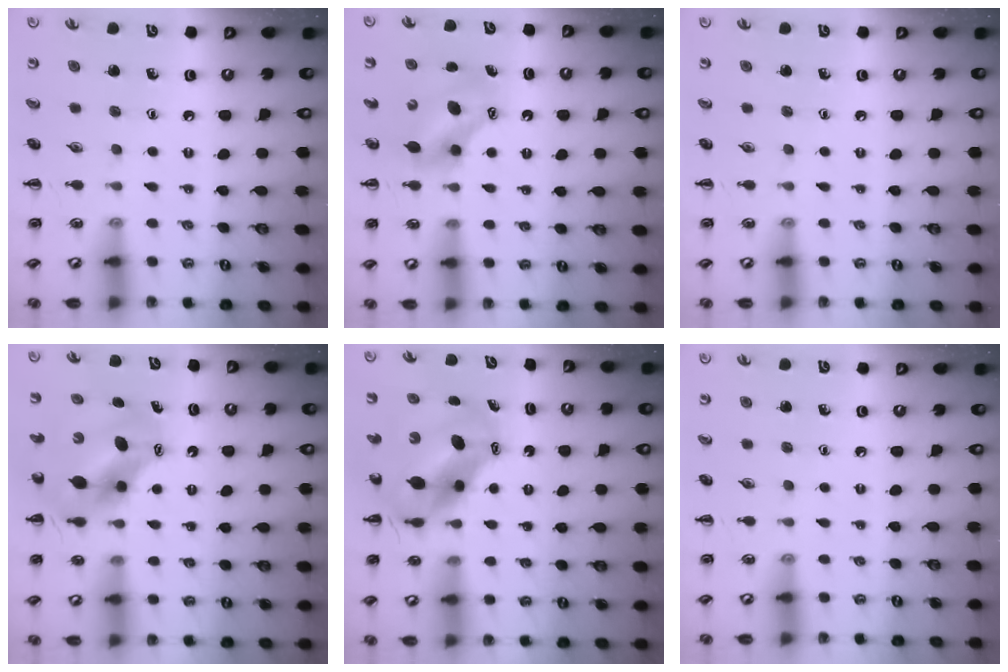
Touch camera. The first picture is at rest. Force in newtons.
{"total": 7.1, "press": 7.0, "slide": 1.1}
{"total": 0.0}
{"total": 6.9, "press": 6.7, "slide": 1.3}
{"total": 8.6, "press": 8.2, "slide": 2.6}
{"total": 0.0}